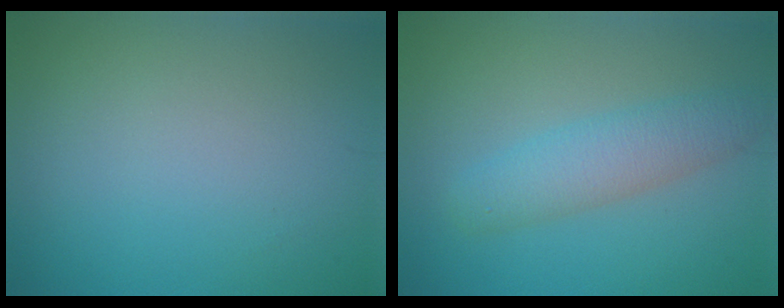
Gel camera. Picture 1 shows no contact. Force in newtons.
{"total": 3.7, "press": 3.7, "slide": 0.1}